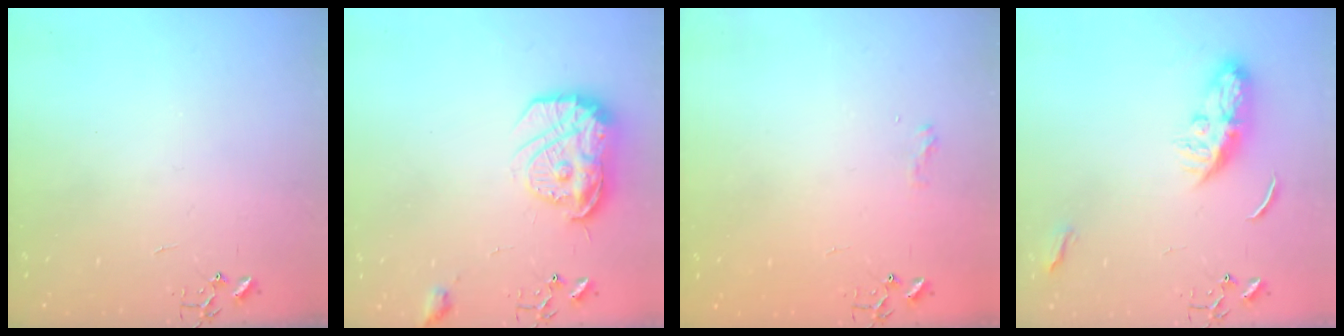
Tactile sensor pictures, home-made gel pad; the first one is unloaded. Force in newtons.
{"total": 15.7, "press": 15.6, "slide": 1.4}
{"total": 7.1, "press": 7.1, "slide": 0.7}
{"total": 9.1, "press": 9.1, "slide": 0.4}